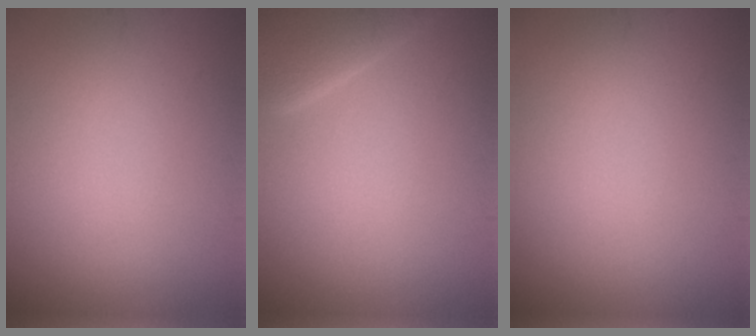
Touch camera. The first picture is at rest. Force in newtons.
{"total": 3.3, "press": 3.3, "slide": 0.3}
{"total": 0.0}